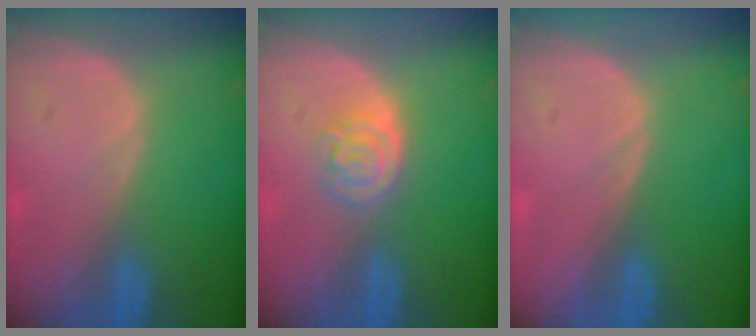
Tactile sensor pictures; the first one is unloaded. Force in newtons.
{"total": 4.3, "press": 3.8, "slide": 2.0}
{"total": 0.0}